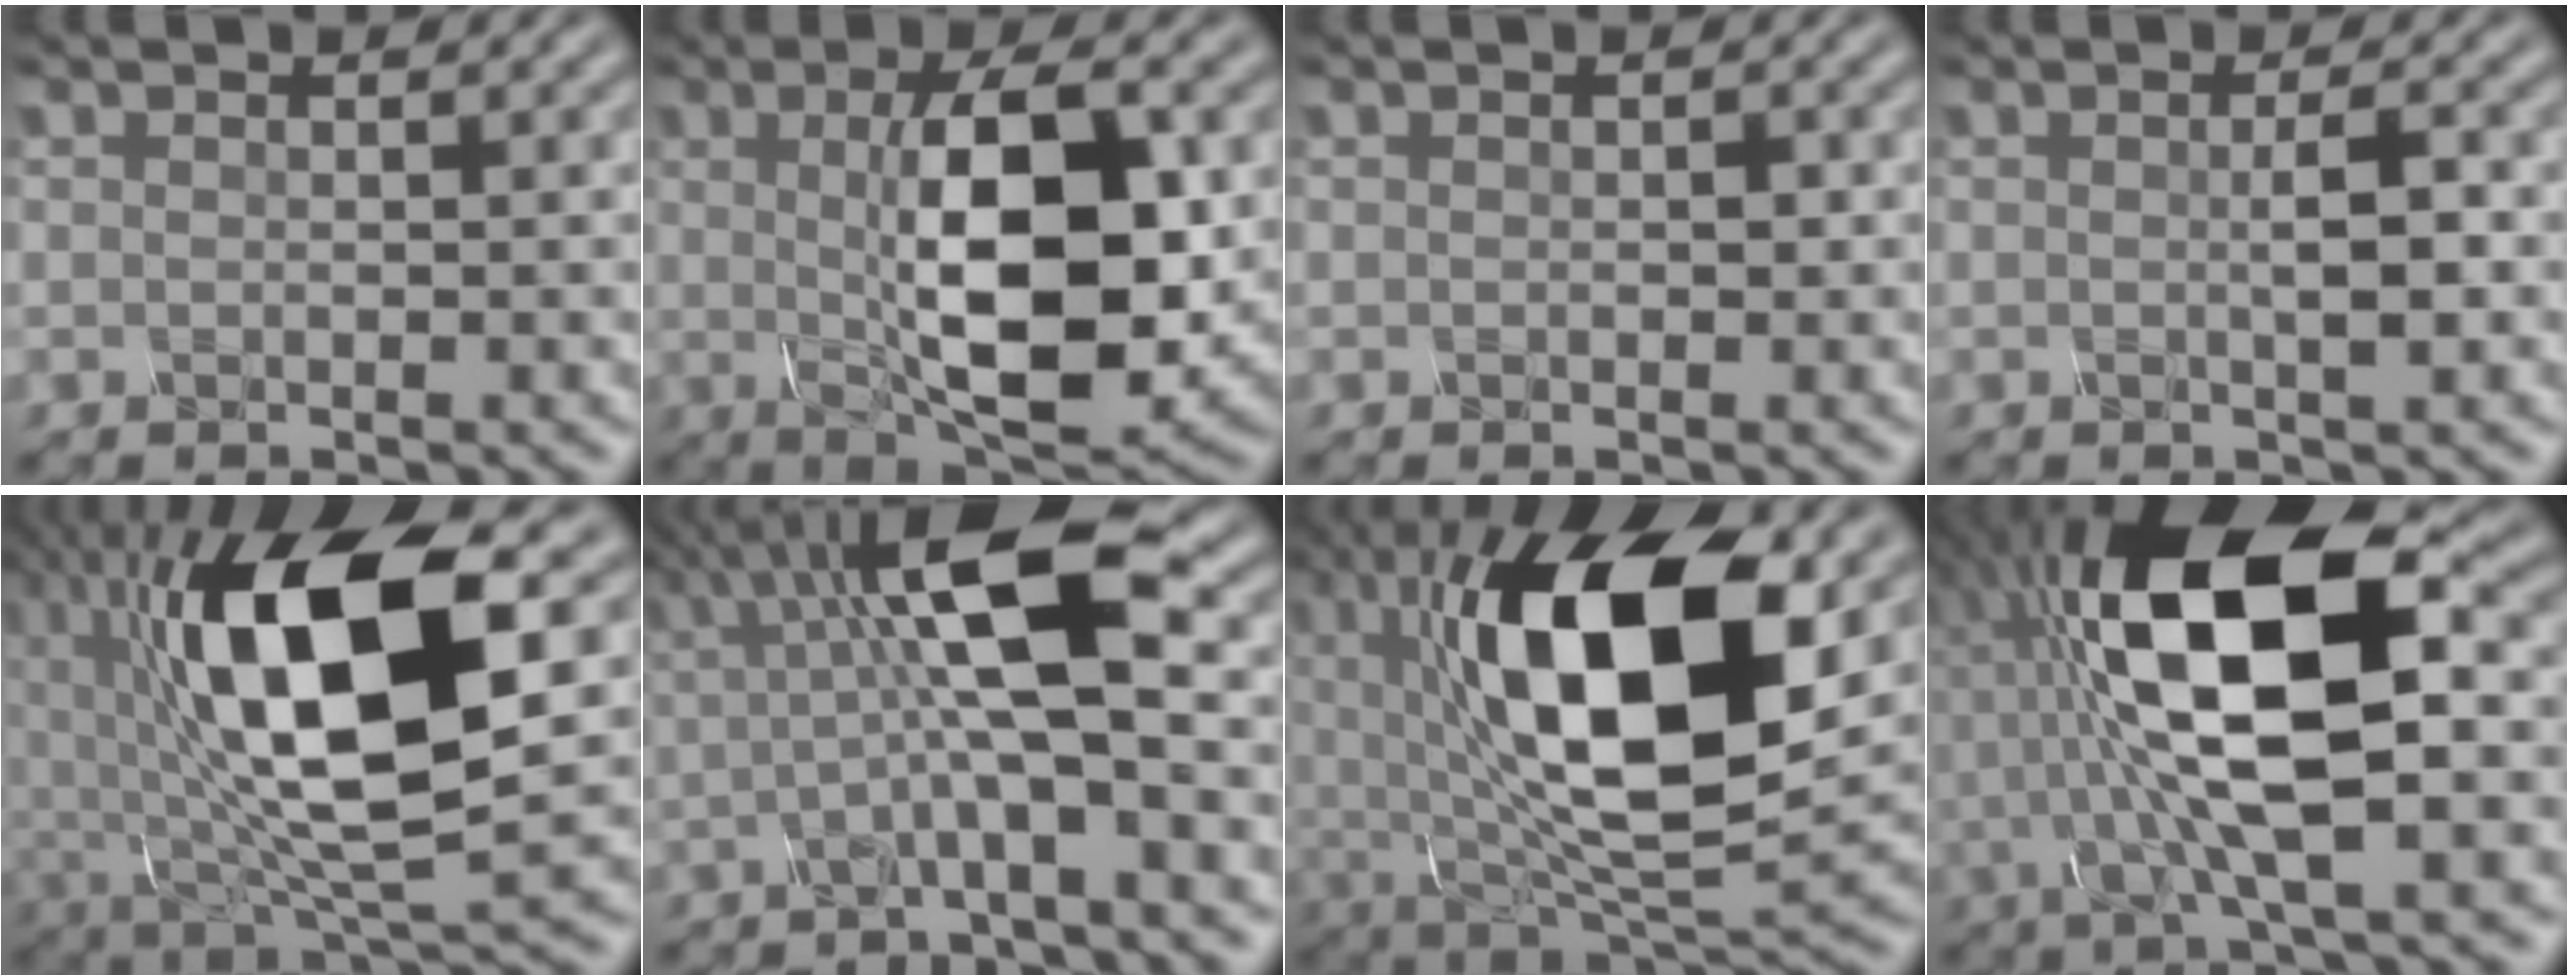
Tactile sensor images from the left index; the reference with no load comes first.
{"total": 10.8, "force": [0.5, 3.8, 10.1], "torque": [-0.155, 0.000, 0.011]}
{"total": 0.5, "force": [0.1, 0.3, 0.4], "torque": [-0.004, -0.001, -0.001]}
{"total": 2.2, "force": [0.0, 0.3, 2.2], "torque": [-0.039, 0.003, -0.001]}
{"total": 14.4, "force": [2.1, 5.6, 13.1], "torque": [-0.225, -0.002, 0.035]}
{"total": 8.8, "force": [1.5, 2.0, 8.5], "torque": [-0.144, 0.008, 0.019]}
{"total": 15.3, "force": [3.5, 6.5, 13.4], "torque": [-0.226, -0.001, 0.055]}
{"total": 13.7, "force": [1.4, 4.4, 12.9], "torque": [-0.241, 0.015, 0.019]}